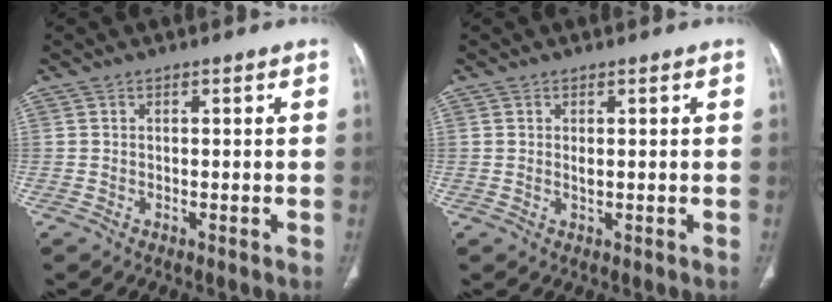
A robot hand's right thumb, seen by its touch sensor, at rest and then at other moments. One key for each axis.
{"total": 0.9, "fx": 0.2, "fy": 0.3, "fz": 0.9, "tx": -0.019, "ty": -0.001, "tz": 0.007}